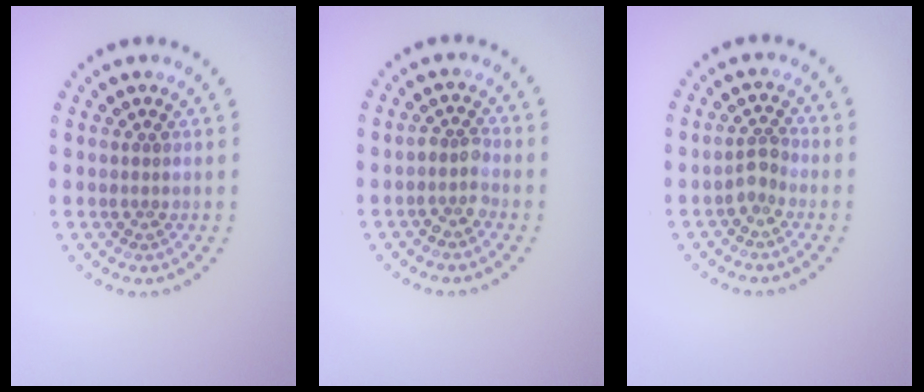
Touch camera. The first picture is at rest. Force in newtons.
{"total": 1.7, "press": 1.5, "slide": 0.8}
{"total": 1.6, "press": 1.3, "slide": 1.0}